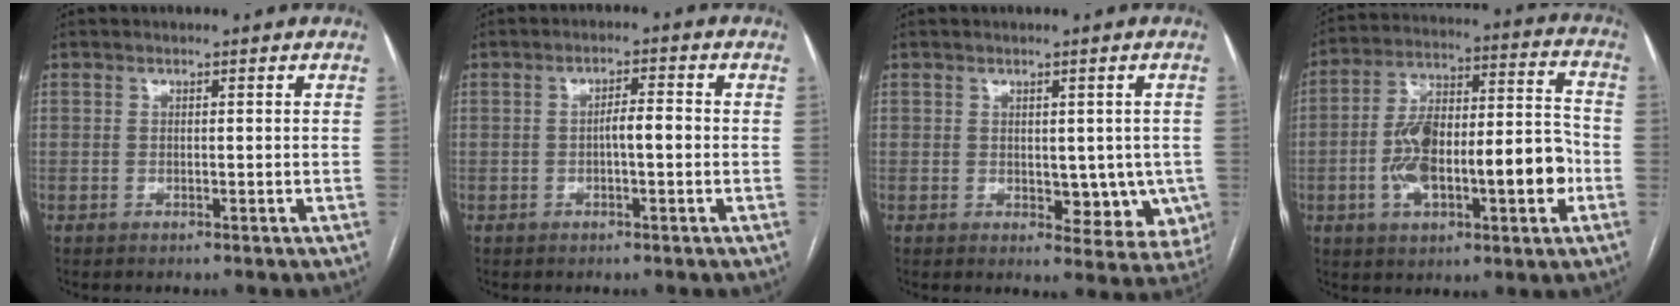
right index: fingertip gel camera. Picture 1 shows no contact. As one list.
[{"total": 2.5, "force": [-0.3, 0.7, 2.4], "torque": [-0.037, 0.006, -0.006]}, {"total": 7.5, "force": [-0.6, 4.4, 6.1], "torque": [-0.051, -0.003, 0.001]}, {"total": 18.1, "force": [-4.3, 5.8, 16.6], "torque": [-0.281, 0.032, -0.062]}]